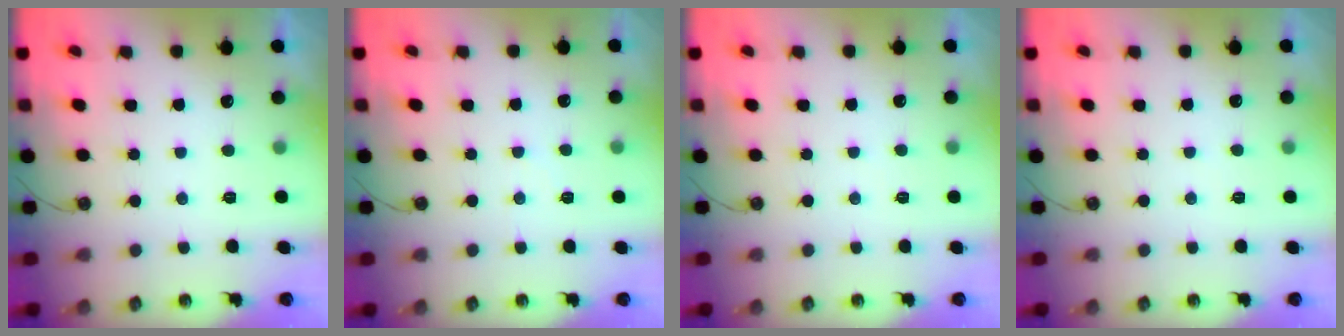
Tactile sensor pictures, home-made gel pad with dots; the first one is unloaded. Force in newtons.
{"total": 2.4, "press": 2.4, "slide": 0.4}
{"total": 1.4, "press": 1.3, "slide": 0.3}
{"total": 1.4, "press": 1.3, "slide": 0.3}